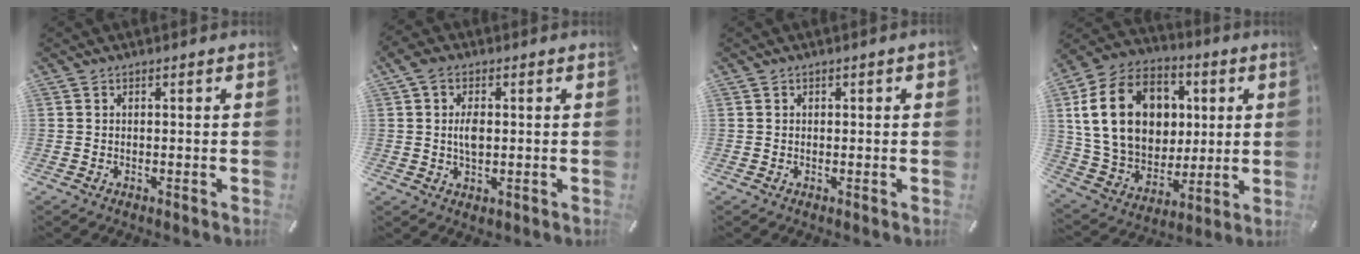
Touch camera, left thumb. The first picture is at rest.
{"total": 6.2, "force": [0.8, 4.4, 4.4], "torque": [-0.087, 0.001, 0.008]}
{"total": 0.7, "force": [0.2, 0.6, 0.3], "torque": [-0.006, 0.005, 0.002]}
{"total": 21.5, "force": [4.4, 17.1, 12.3], "torque": [-0.237, 0.004, 0.086]}